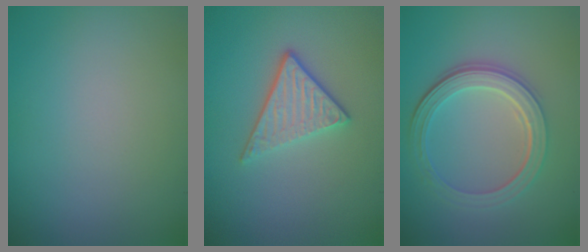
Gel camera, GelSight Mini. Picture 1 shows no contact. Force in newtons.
{"total": 3.4, "press": 2.8, "slide": 1.9}
{"total": 4.7, "press": 3.6, "slide": 2.9}